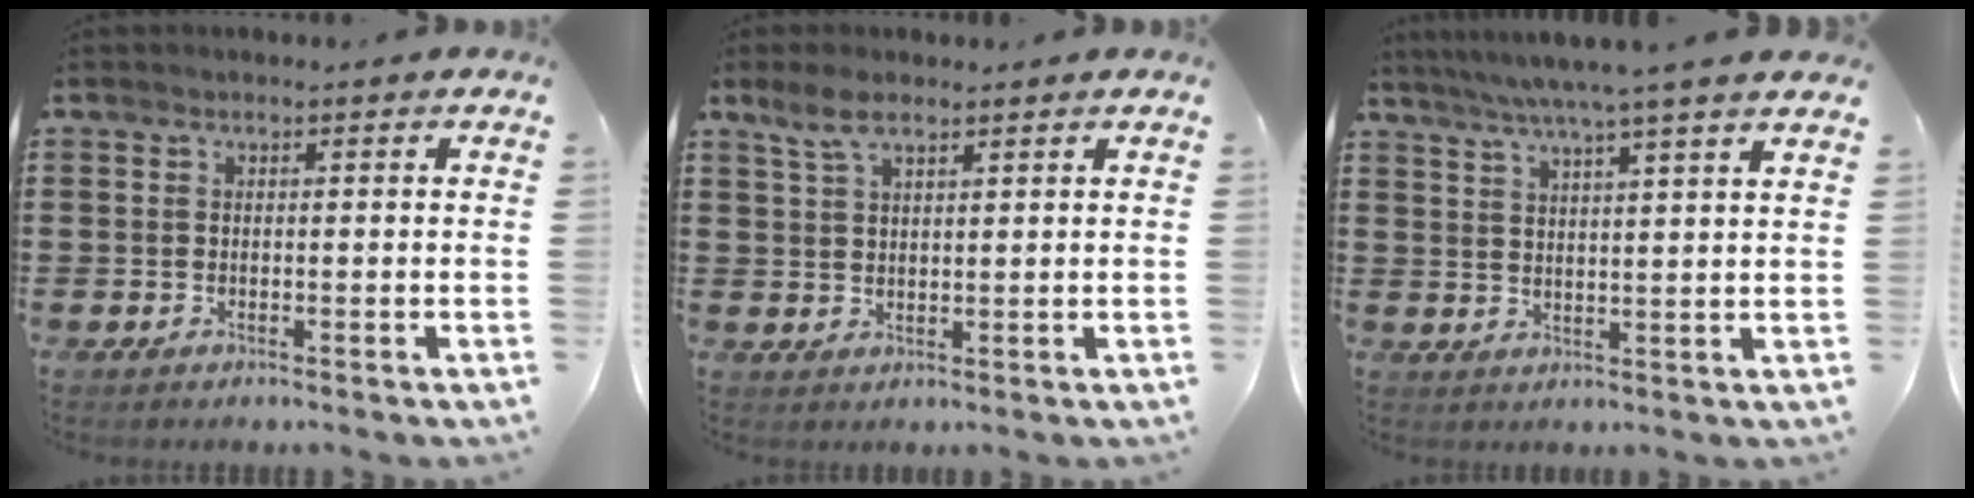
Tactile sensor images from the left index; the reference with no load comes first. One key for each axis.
{"total": 3.7, "fx": 2.6, "fy": 1.3, "fz": 2.4, "tx": -0.052, "ty": 0.005, "tz": 0.047}
{"total": 5.6, "fx": 4.7, "fy": -1.0, "fz": 3.0, "tx": -0.071, "ty": -0.019, "tz": 0.079}